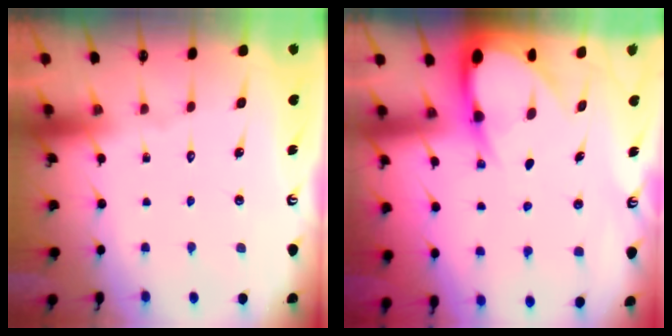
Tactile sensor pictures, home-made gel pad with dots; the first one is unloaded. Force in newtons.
{"total": 7.3, "press": 7.2, "slide": 1.0}